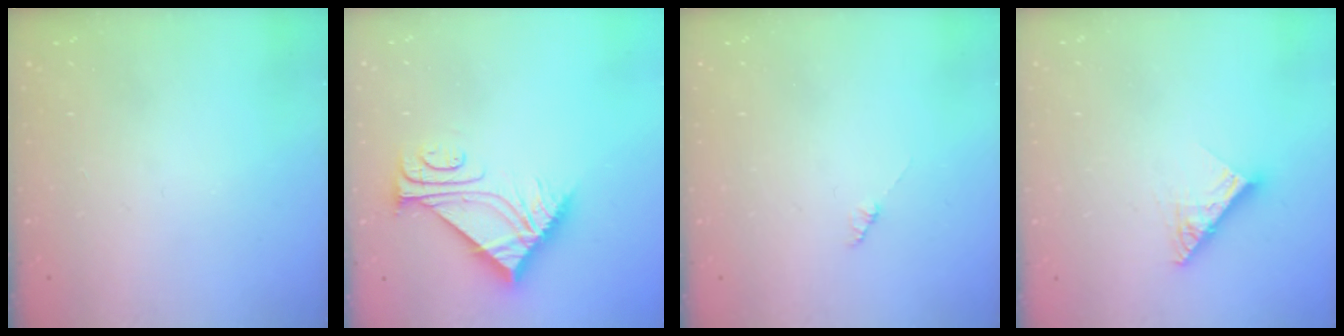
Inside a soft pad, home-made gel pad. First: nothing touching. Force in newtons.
{"total": 8.7, "press": 8.7, "slide": 0.1}
{"total": 0.9, "press": 0.8, "slide": 0.2}
{"total": 10.0, "press": 9.9, "slide": 1.1}